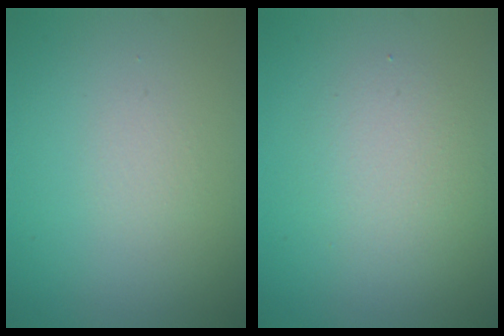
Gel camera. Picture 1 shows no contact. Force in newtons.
{"total": 2.6, "press": 2.6, "slide": 0.2}